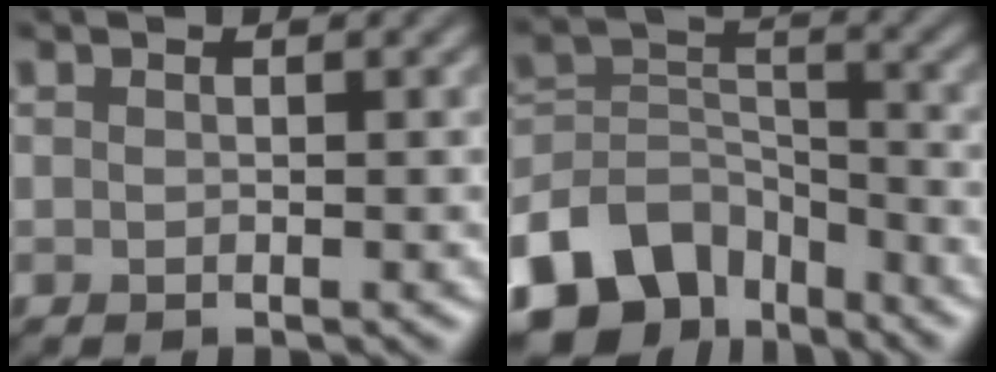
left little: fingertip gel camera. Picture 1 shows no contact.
{"total": 9.4, "force": [-6.2, 5.9, 3.8], "torque": [-0.071, -0.004, -0.126]}